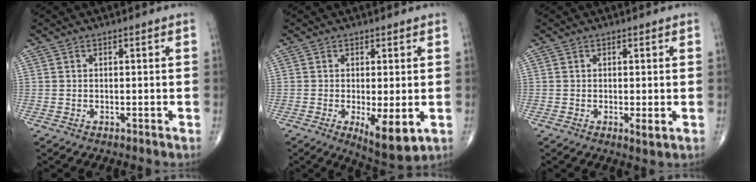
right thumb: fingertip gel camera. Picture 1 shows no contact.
{"total": 7.8, "force": [-1.9, 2.5, 7.2], "torque": [-0.110, -0.024, -0.023]}
{"total": 1.9, "force": [-0.2, 0.5, 1.8], "torque": [-0.033, -0.008, -0.004]}